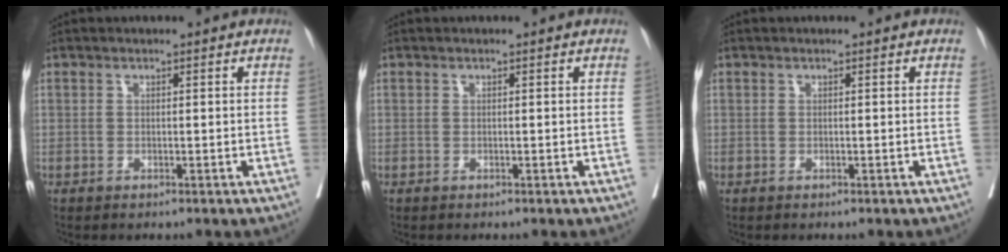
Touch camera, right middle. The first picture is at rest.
{"total": 0.0}
{"total": 0.0}